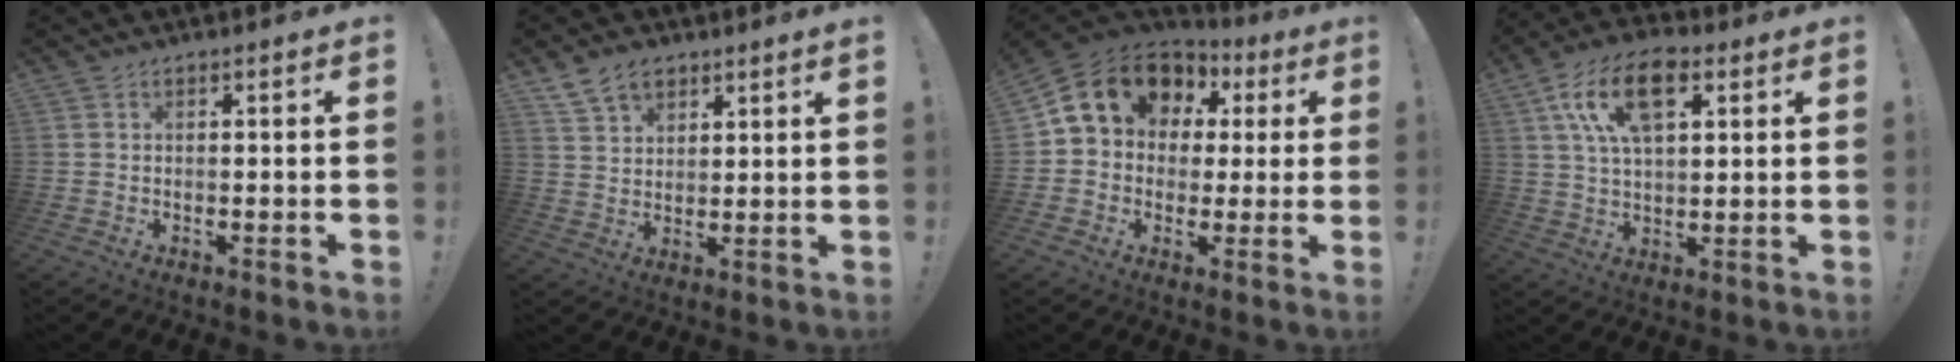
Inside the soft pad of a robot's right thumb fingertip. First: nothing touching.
{"total": 7.1, "force": [5.5, 3.7, 2.7], "torque": [-0.051, -0.024, 0.106]}
{"total": 13.8, "force": [5.3, 10.8, 6.8], "torque": [-0.103, -0.021, 0.107]}
{"total": 15.4, "force": [6.3, 8.0, 11.5], "torque": [-0.206, 0.000, 0.113]}